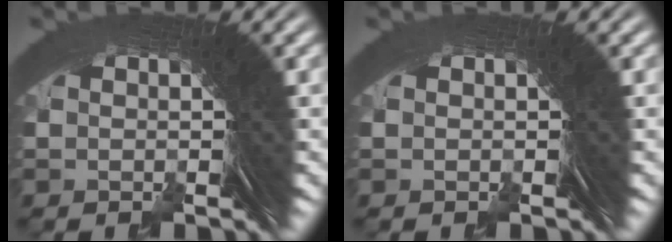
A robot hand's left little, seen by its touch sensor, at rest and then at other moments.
{"total": 0.0}